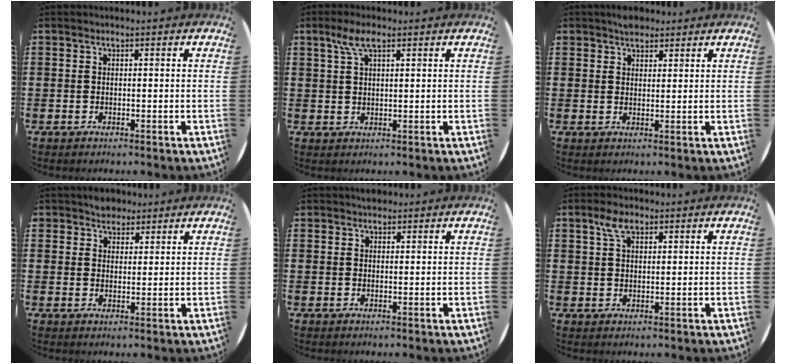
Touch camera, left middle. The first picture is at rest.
{"total": 4.3, "force": [2.5, 1.3, 3.3], "torque": [-0.070, 0.009, 0.043]}
{"total": 2.5, "force": [2.3, 1.1, 0.2], "torque": [0.001, 0.001, 0.043]}
{"total": 3.1, "force": [2.7, 1.6, 0.1], "torque": [-0.003, 0.002, 0.051]}
{"total": 1.2, "force": [1.1, 0.4, 0.0], "torque": [0.007, -0.001, 0.020]}
{"total": 3.5, "force": [2.3, 1.7, 2.0], "torque": [-0.046, 0.008, 0.042]}